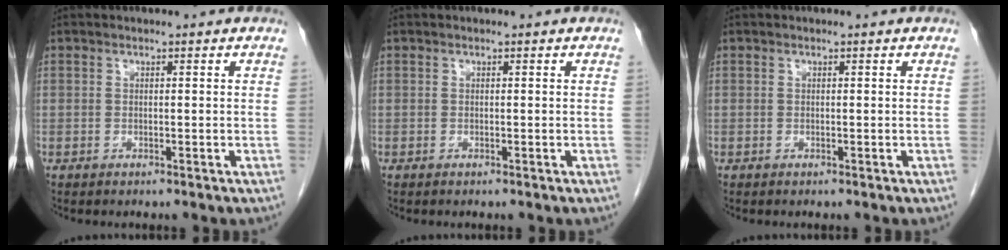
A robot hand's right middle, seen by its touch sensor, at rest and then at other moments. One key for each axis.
{"total": 0.0}
{"total": 0.0}